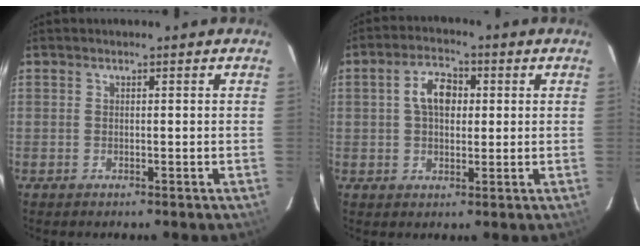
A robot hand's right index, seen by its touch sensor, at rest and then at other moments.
{"total": 6.3, "force": [1.1, 4.0, 4.8], "torque": [-0.085, 0.019, 0.021]}